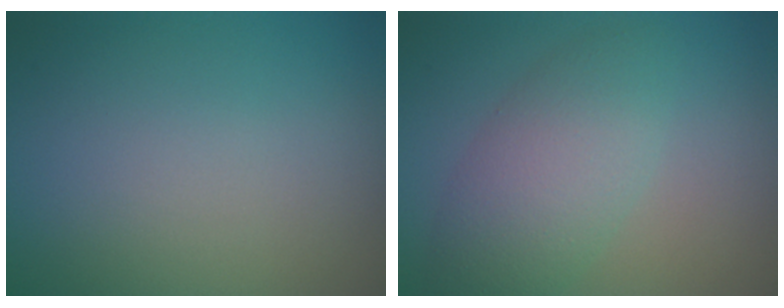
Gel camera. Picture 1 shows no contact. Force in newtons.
{"total": 4.5, "press": 4.5, "slide": 0.0}